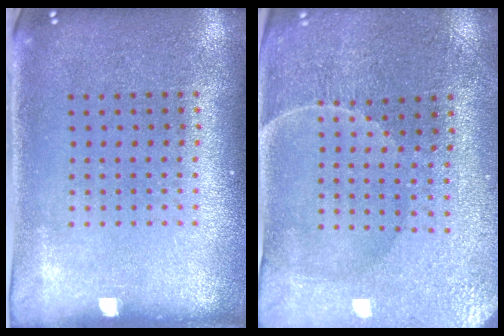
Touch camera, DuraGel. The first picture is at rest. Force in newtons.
{"total": 1.0, "press": 0.9, "slide": 0.3}